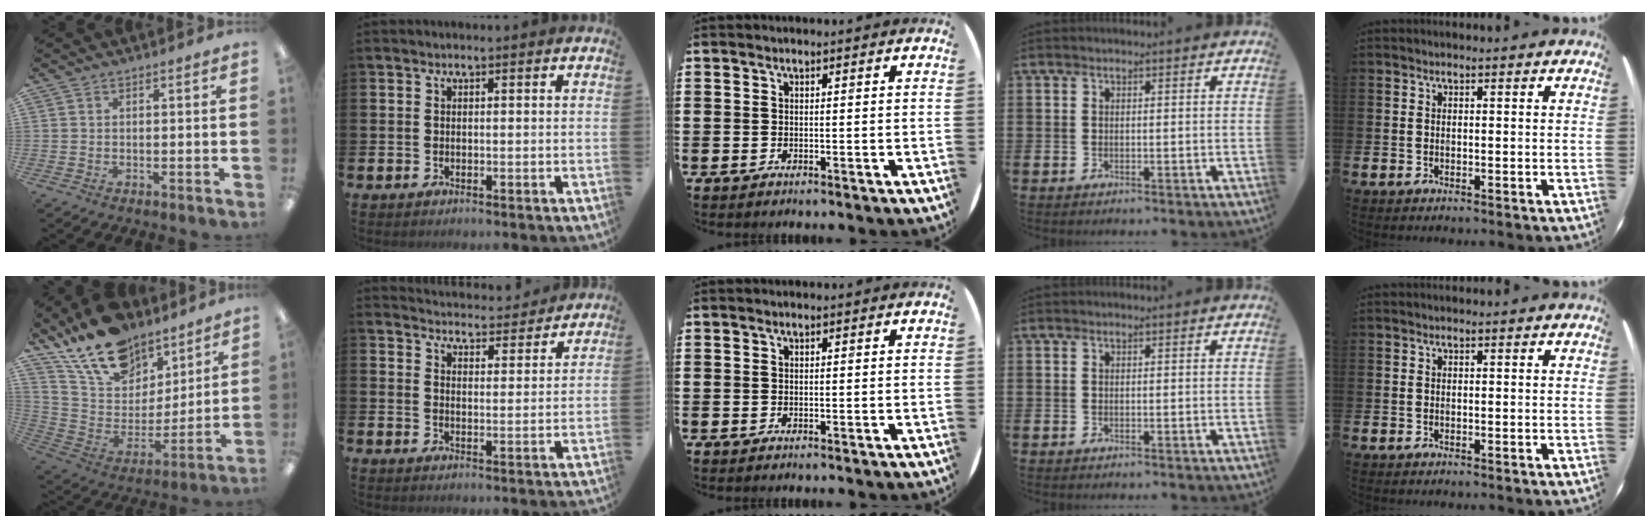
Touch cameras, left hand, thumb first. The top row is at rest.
{"thumb": {"total": 18.9, "force": [14.4, 10.1, 6.9], "torque": [-0.140, -0.090, 0.266]}, "index": {"total": 4.4, "force": [4.4, 0.5, -0.1], "torque": [-0.006, -0.040, 0.075]}}